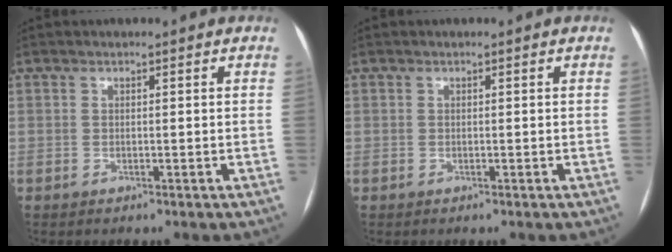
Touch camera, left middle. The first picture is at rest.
{"total": 0.0}